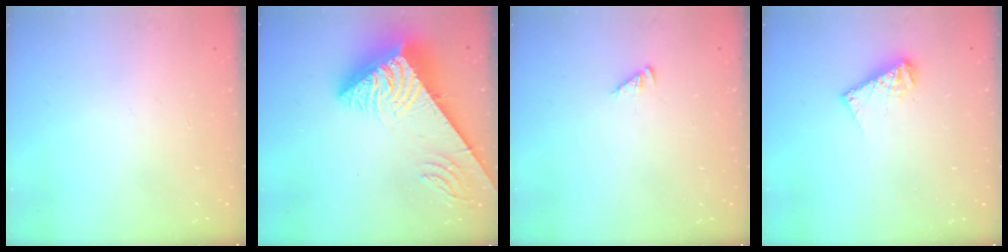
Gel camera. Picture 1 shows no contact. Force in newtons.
{"total": 14.0, "press": 13.9, "slide": 1.4}
{"total": 2.0, "press": 2.0, "slide": 0.2}
{"total": 9.0, "press": 8.9, "slide": 0.9}